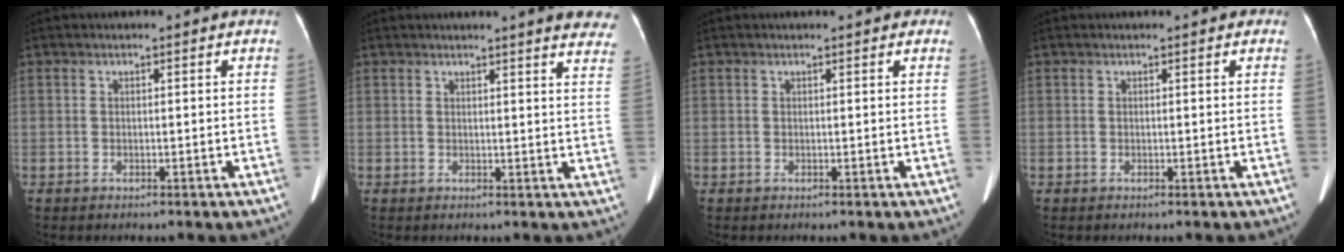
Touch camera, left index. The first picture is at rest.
{"total": 11.5, "force": [10.2, 1.0, 5.1], "torque": [-0.039, -0.031, 0.090]}
{"total": 3.0, "force": [2.4, 1.1, 1.5], "torque": [-0.016, 0.014, 0.016]}
{"total": 1.4, "force": [1.0, 0.7, 0.8], "torque": [-0.006, 0.011, 0.004]}